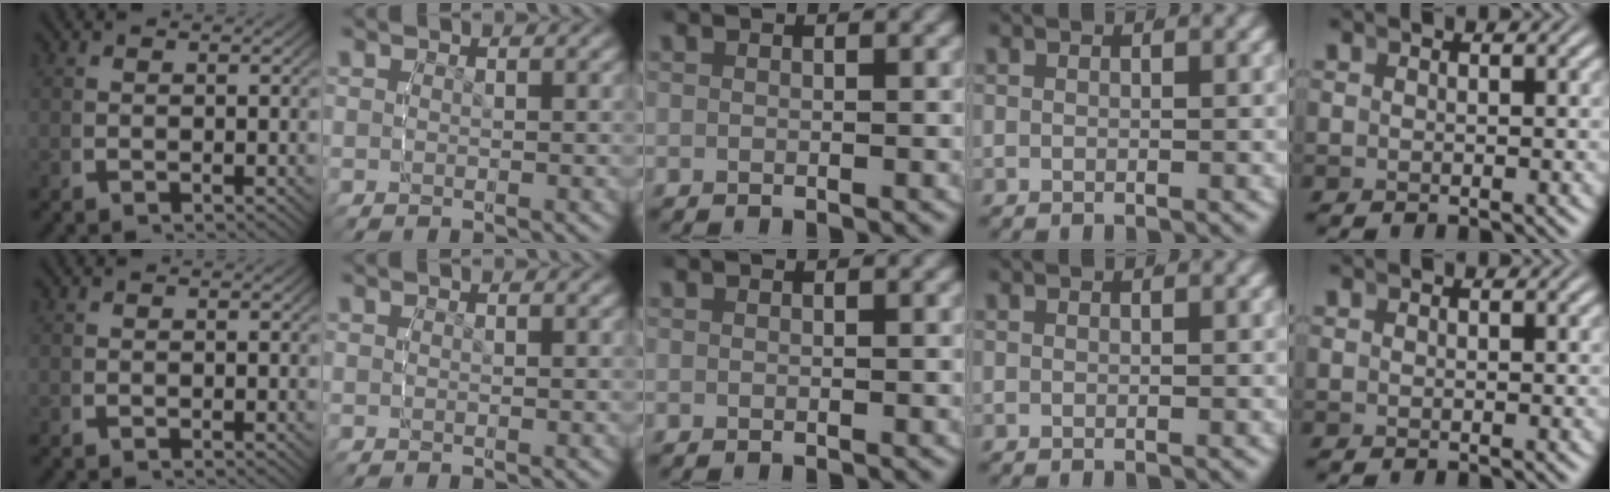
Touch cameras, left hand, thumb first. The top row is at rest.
{}